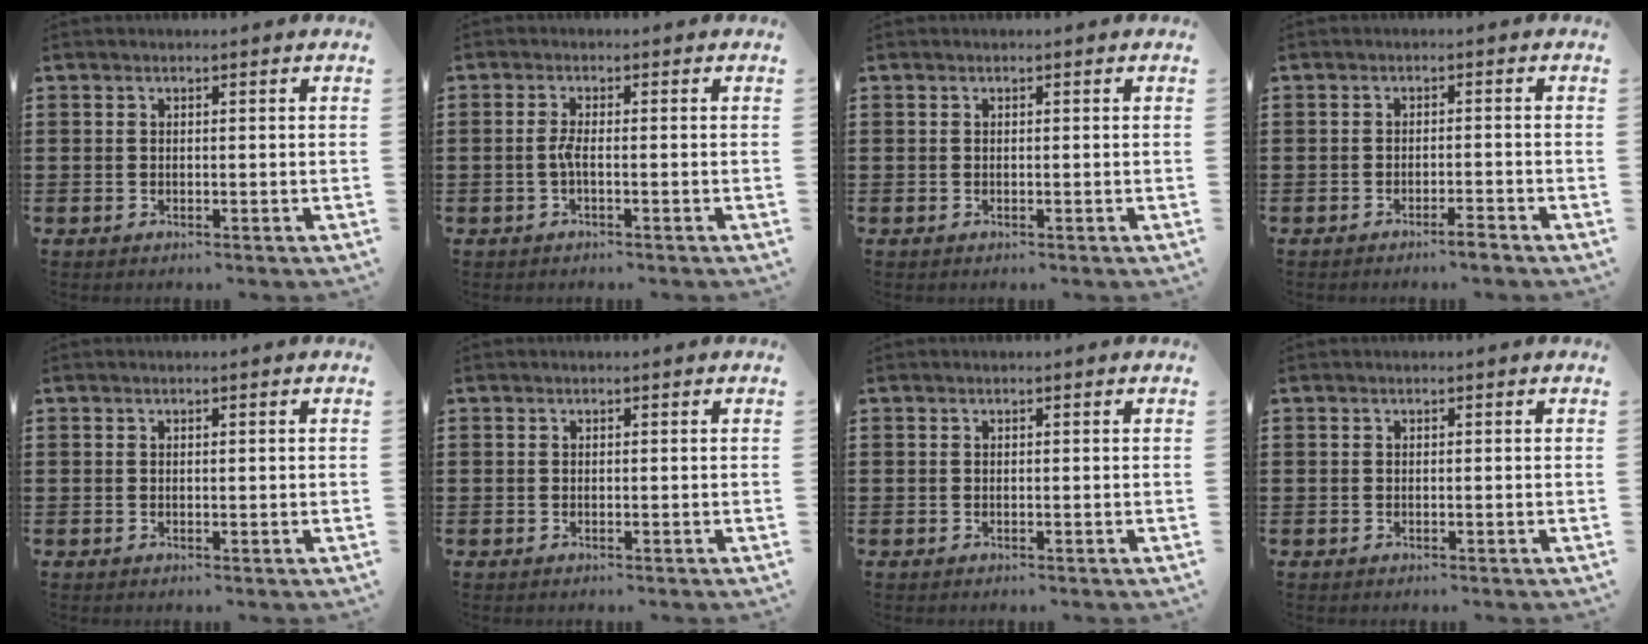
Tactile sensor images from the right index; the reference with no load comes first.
{"total": 2.1, "force": [-0.7, 0.1, 2.0], "torque": [-0.054, -0.007, -0.018]}
{"total": 0.0}
{"total": 2.2, "force": [-2.0, 0.0, 1.1], "torque": [-0.019, 0.001, -0.038]}
{"total": 0.0}
{"total": 0.0}
{"total": 0.0}
{"total": 0.0}